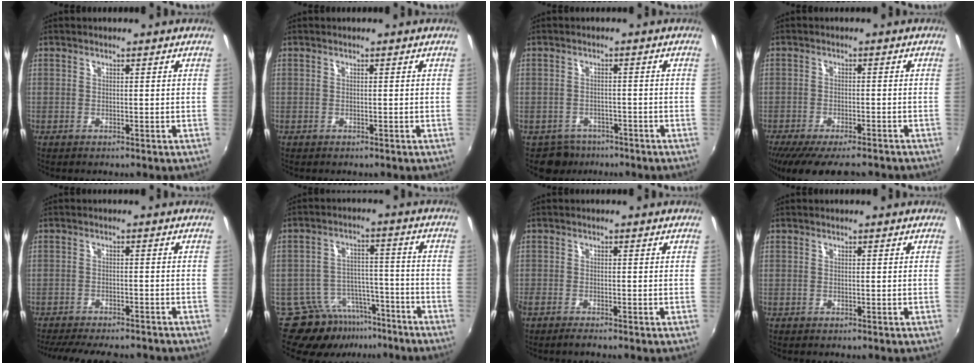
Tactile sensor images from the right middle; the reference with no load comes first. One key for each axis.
{"total": 0.0}
{"total": 4.1, "fx": -3.1, "fy": 2.7, "fz": -0.1, "tx": -0.012, "ty": 0.002, "tz": -0.049}
{"total": 12.7, "fx": -10.5, "fy": 2.9, "fz": 6.5, "tx": -0.134, "ty": -0.041, "tz": -0.164}
{"total": 13.7, "fx": -11.8, "fy": 3.4, "fz": 5.9, "tx": -0.127, "ty": -0.021, "tz": -0.169}
{"total": 10.8, "fx": -8.4, "fy": 6.2, "fz": 2.7, "tx": -0.060, "ty": 0.020, "tz": -0.115}
{"total": 2.0, "fx": -1.8, "fy": 0.1, "fz": 0.9, "tx": -0.023, "ty": -0.011, "tz": -0.037}
{"total": 0.0}